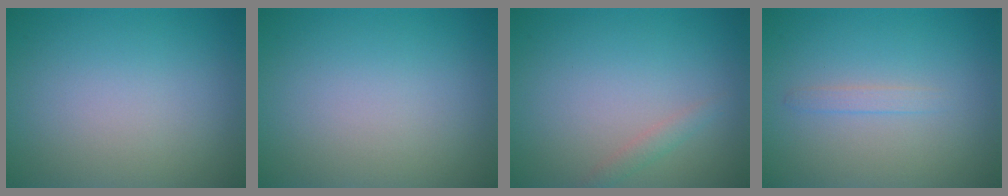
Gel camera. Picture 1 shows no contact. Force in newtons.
{"total": 0.0}
{"total": 1.0, "press": 1.0, "slide": 0.1}
{"total": 0.9, "press": 0.9, "slide": 0.1}